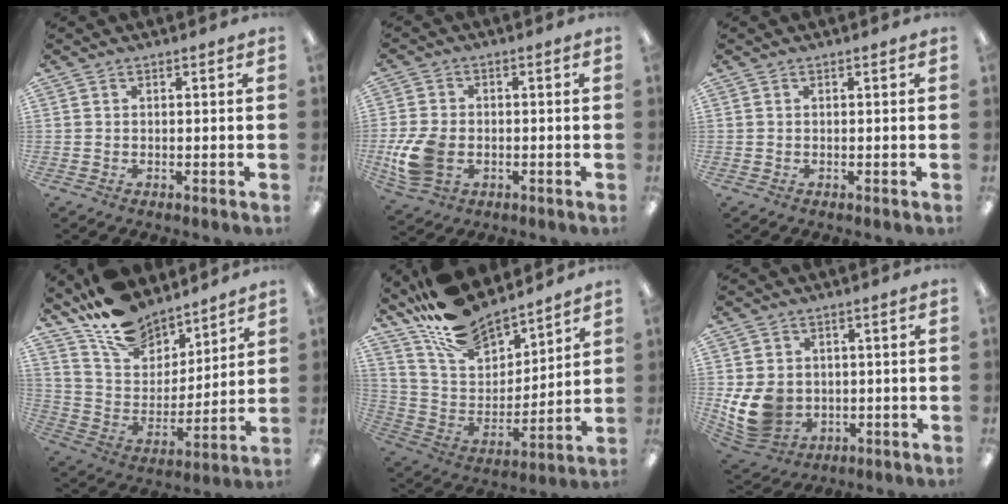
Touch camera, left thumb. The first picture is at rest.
{"total": 10.0, "force": [-2.4, 7.2, 6.6], "torque": [-0.141, 0.003, -0.040]}
{"total": 0.0}
{"total": 15.4, "force": [12.9, 7.3, 3.9], "torque": [-0.099, -0.091, 0.245]}
{"total": 16.8, "force": [14.9, 5.9, 4.9], "torque": [-0.123, -0.108, 0.275]}
{"total": 10.8, "force": [-0.9, 9.1, 5.7], "torque": [-0.144, -0.002, -0.010]}